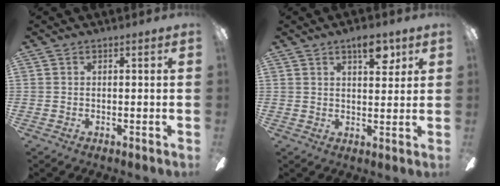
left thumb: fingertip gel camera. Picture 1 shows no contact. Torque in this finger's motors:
{"motor_torque": [0.87, 0.67, 0.46, -0.34, 0.03]}